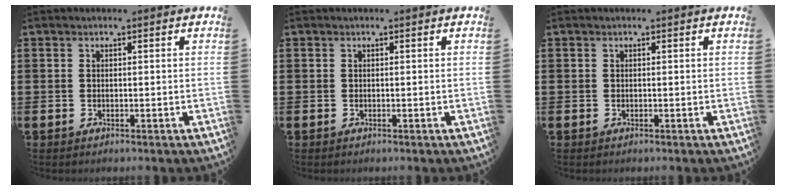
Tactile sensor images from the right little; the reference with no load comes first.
{"total": 0.0}
{"total": 0.0}